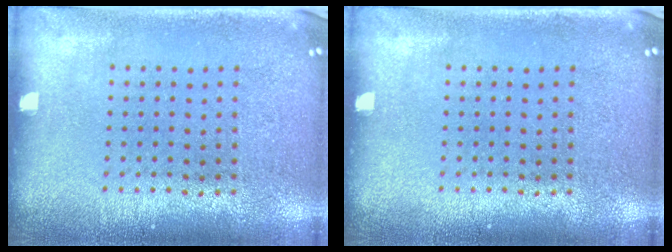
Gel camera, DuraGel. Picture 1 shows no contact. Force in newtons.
{"total": 0.0}